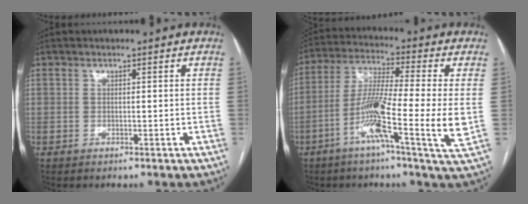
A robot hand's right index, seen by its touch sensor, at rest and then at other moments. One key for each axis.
{"total": 13.9, "fx": -3.3, "fy": -0.3, "fz": 13.5, "tx": -0.252, "ty": -0.013, "tz": -0.073}